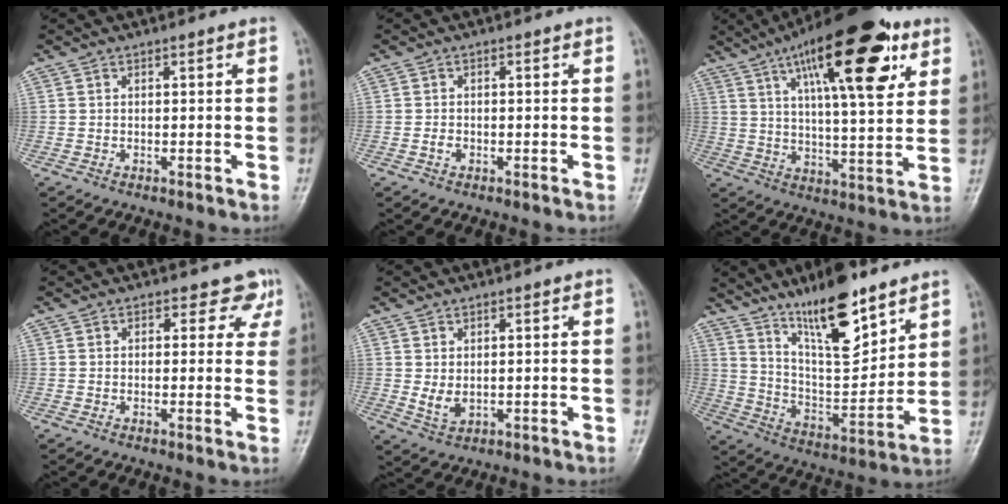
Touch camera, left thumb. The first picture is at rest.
{"total": 1.2, "force": [-0.5, 0.9, 0.7], "torque": [-0.010, 0.002, -0.011]}
{"total": 22.5, "force": [10.7, 7.1, 18.5], "torque": [-0.261, -0.021, 0.164]}
{"total": 3.7, "force": [2.5, 2.7, 0.7], "torque": [0.025, -0.012, 0.013]}
{"total": 3.3, "force": [0.4, 2.1, 2.4], "torque": [-0.039, -0.011, 0.015]}
{"total": 17.1, "force": [11.7, 5.1, 11.3], "torque": [-0.158, -0.074, 0.211]}